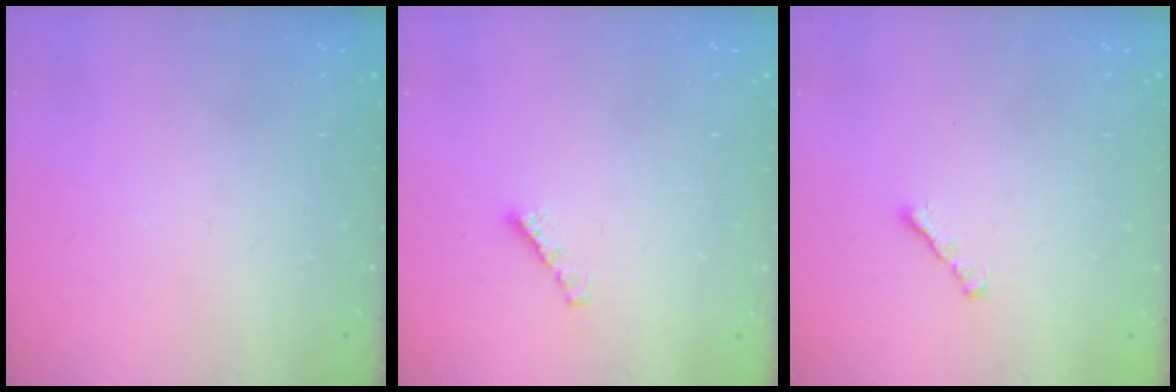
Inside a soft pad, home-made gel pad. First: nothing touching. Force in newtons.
{"total": 2.3, "press": 2.3, "slide": 0.2}
{"total": 1.3, "press": 1.2, "slide": 0.5}